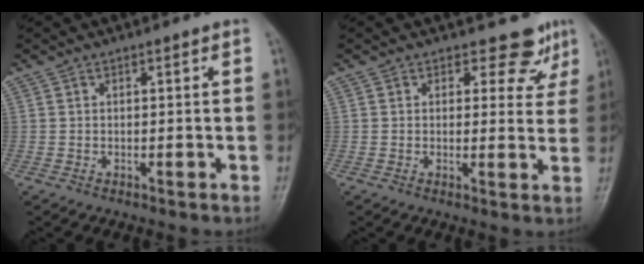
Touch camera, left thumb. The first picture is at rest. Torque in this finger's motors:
{"motor_torque": [-0.03, 0.04, 0.04, -0.06, -0.01]}